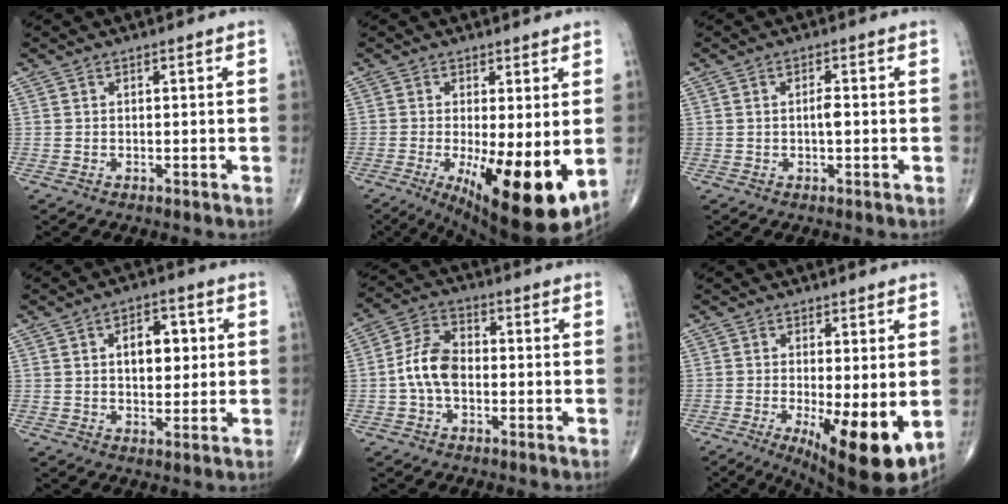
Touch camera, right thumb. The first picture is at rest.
{"total": 16.1, "force": [-3.5, 4.9, 14.9], "torque": [-0.206, -0.029, -0.034]}
{"total": 2.1, "force": [-0.2, 0.8, 1.9], "torque": [-0.032, 0.003, -0.007]}
{"total": 7.9, "force": [1.5, 4.7, 6.1], "torque": [-0.059, 0.002, 0.021]}
{"total": 8.2, "force": [-1.2, 5.2, 6.3], "torque": [-0.118, 0.025, -0.032]}
{"total": 12.7, "force": [-2.9, 3.7, 11.8], "torque": [-0.175, -0.027, -0.034]}